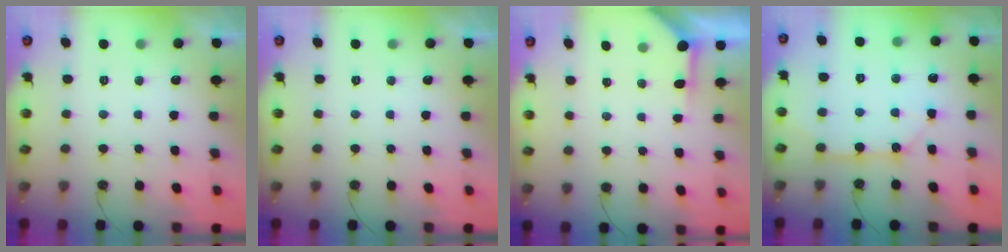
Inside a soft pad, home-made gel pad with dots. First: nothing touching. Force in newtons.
{"total": 0.0}
{"total": 3.8, "press": 3.8, "slide": 0.5}
{"total": 11.6, "press": 11.6, "slide": 1.1}